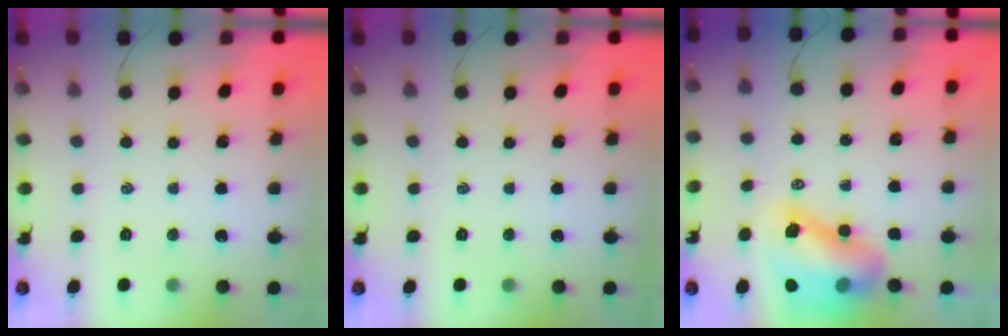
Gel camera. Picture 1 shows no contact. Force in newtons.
{"total": 0.0}
{"total": 13.3, "press": 12.8, "slide": 3.6}